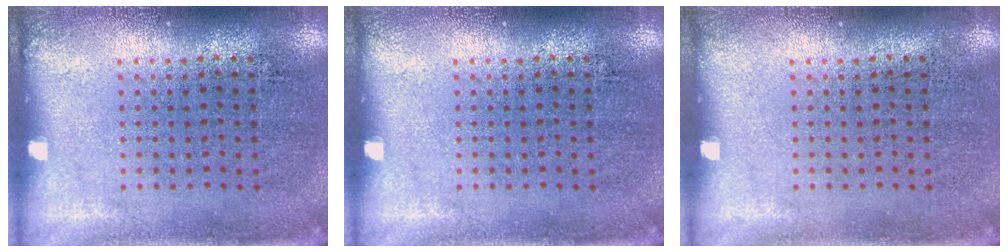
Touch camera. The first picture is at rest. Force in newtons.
{"total": 0.0}
{"total": 0.0}